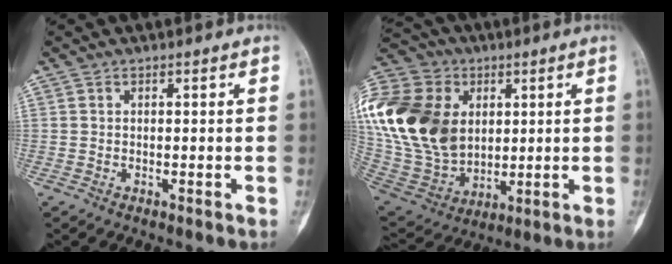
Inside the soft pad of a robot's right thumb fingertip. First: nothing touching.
{"total": 29.2, "force": [5.7, 21.5, 18.9], "torque": [-0.417, 0.018, 0.121]}